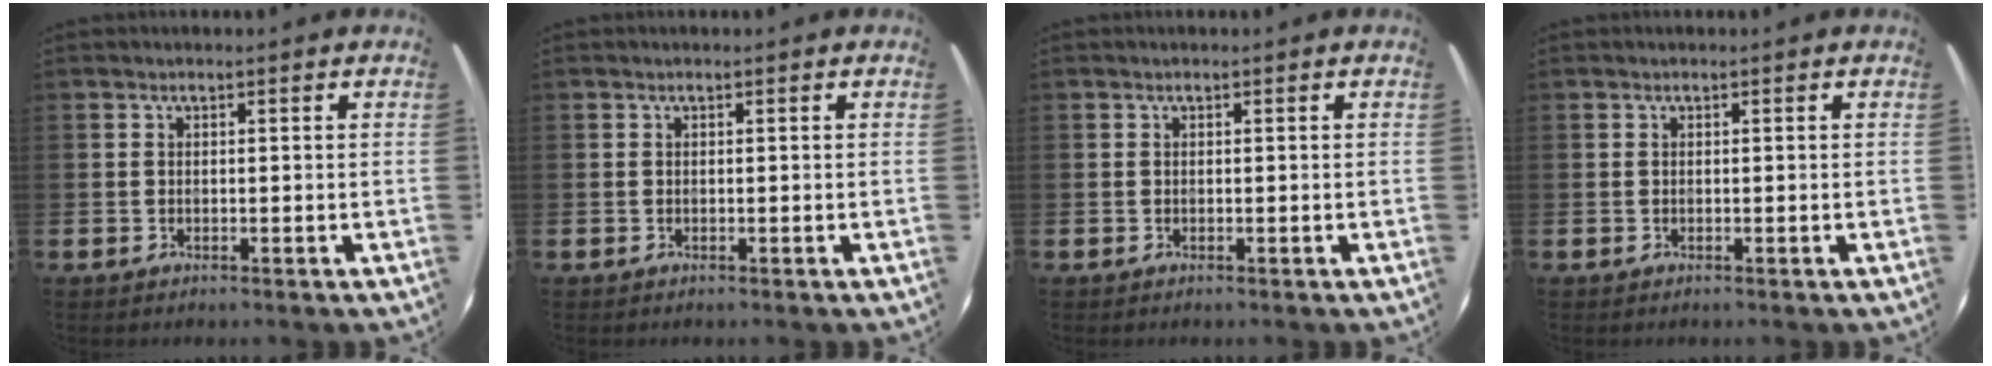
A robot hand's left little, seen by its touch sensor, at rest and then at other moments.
{"total": 0.0}
{"total": 0.0}
{"total": 0.0}